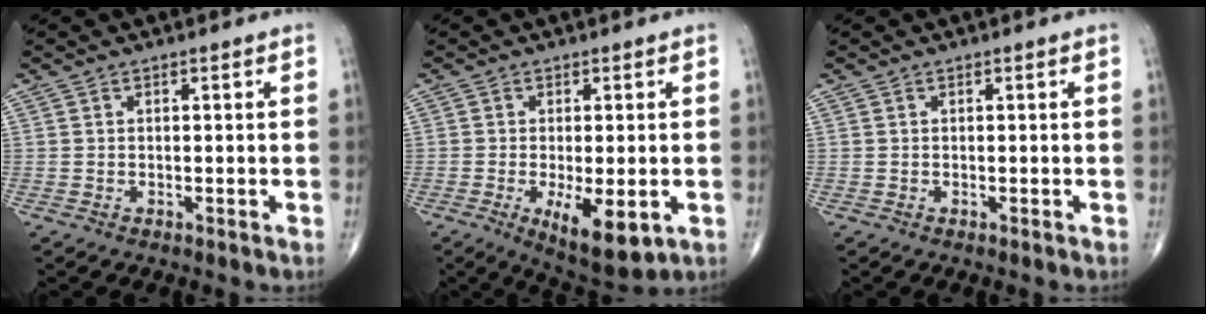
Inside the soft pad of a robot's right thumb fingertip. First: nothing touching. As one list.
[{"total": 9.6, "force": [-2.8, 3.6, 8.4], "torque": [-0.129, -0.019, -0.036]}, {"total": 0.0}]